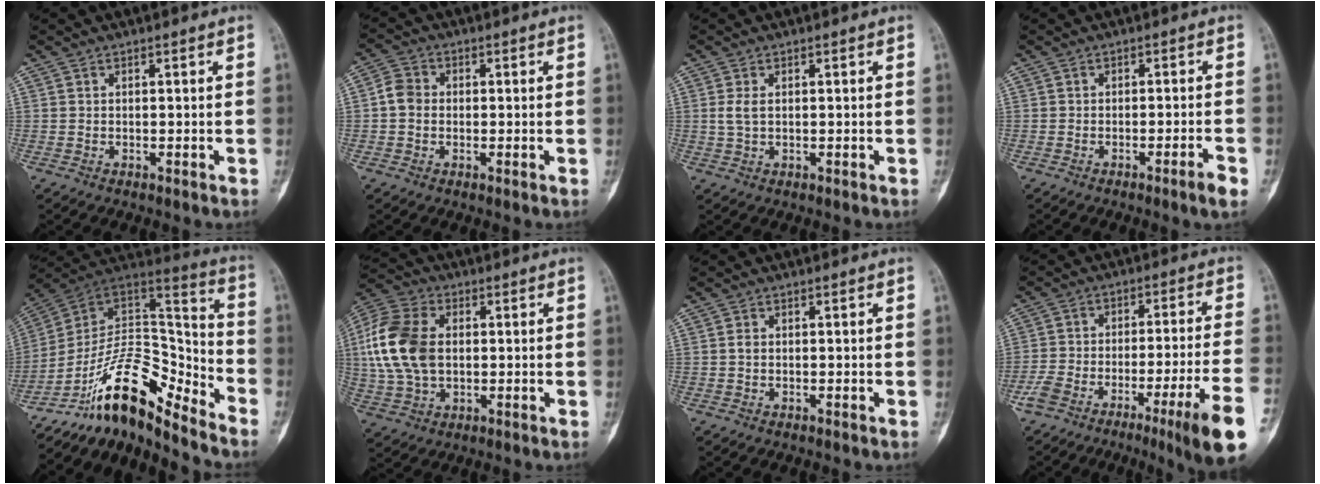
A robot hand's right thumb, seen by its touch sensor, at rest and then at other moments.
{"total": 4.1, "force": [-0.2, 3.5, 2.1], "torque": [-0.032, 0.011, -0.011]}
{"total": 2.4, "force": [0.4, 1.3, 2.0], "torque": [-0.052, 0.004, 0.010]}
{"total": 3.1, "force": [-1.8, -0.3, 2.5], "torque": [-0.045, 0.007, -0.030]}
{"total": 17.3, "force": [-13.3, 5.8, 9.3], "torque": [-0.123, 0.131, -0.235]}
{"total": 15.9, "force": [1.4, 10.5, 11.8], "torque": [-0.243, 0.014, 0.026]}
{"total": 1.0, "force": [0.0, 0.8, 0.6], "torque": [-0.010, 0.002, -0.001]}
{"total": 17.0, "force": [-9.3, 1.6, 14.2], "torque": [-0.218, 0.042, -0.145]}